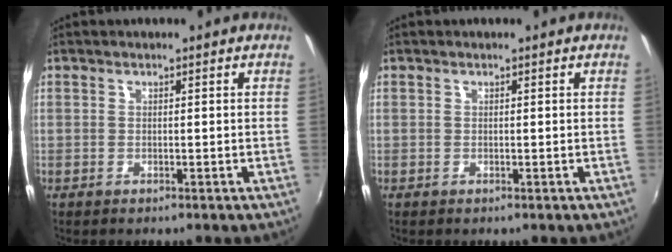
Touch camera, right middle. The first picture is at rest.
{"total": 0.0}